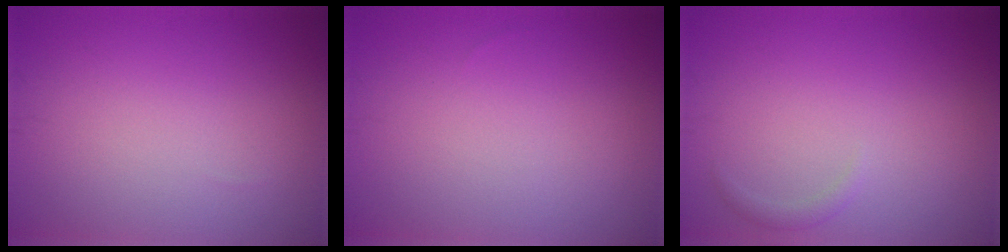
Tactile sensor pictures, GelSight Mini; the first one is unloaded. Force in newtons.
{"total": 0.0}
{"total": 0.8, "press": 0.8, "slide": 0.0}